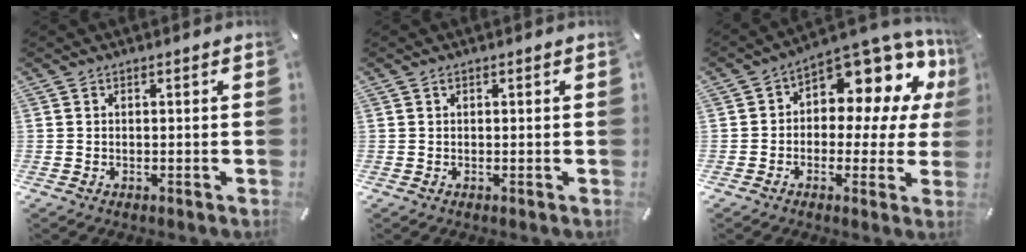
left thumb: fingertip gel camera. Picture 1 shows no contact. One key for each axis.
{"total": 0.6, "fx": 0.3, "fy": 0.2, "fz": 0.5, "tx": -0.009, "ty": 0.000, "tz": 0.005}
{"total": 10.3, "fx": 5.5, "fy": 6.0, "fz": 6.2, "tx": -0.087, "ty": -0.064, "tz": 0.091}